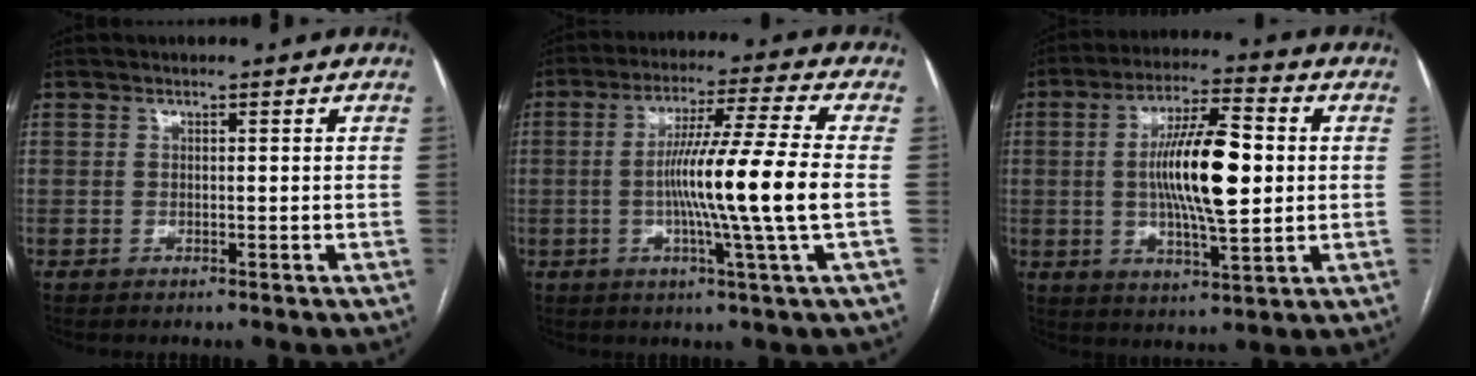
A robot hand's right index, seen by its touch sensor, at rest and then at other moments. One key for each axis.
{"total": 13.6, "fx": -1.6, "fy": -2.0, "fz": 13.4, "tx": -0.233, "ty": -0.008, "tz": -0.032}
{"total": 14.0, "fx": 0.8, "fy": 2.9, "fz": 13.6, "tx": -0.244, "ty": 0.008, "tz": 0.010}